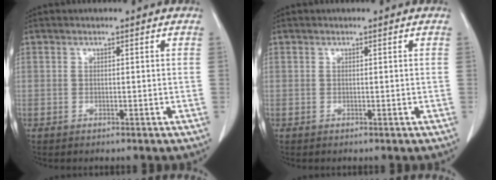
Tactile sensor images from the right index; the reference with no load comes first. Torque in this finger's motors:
{"motor_torque": [-0.02, 0.01, 0.01, 0.01]}